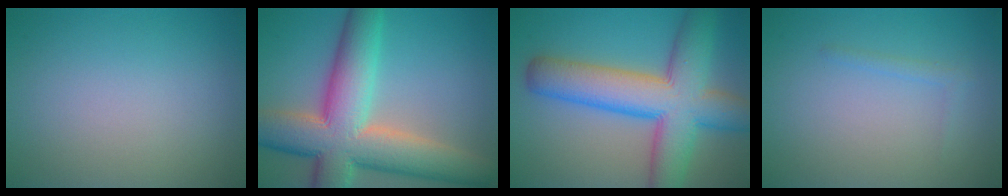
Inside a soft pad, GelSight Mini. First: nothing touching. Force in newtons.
{"total": 12.2, "press": 12.2, "slide": 0.7}
{"total": 10.9, "press": 10.8, "slide": 0.4}
{"total": 0.8, "press": 0.8, "slide": 0.1}